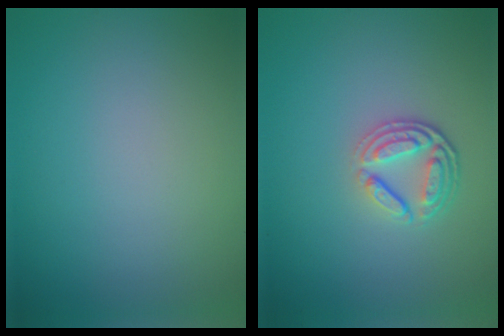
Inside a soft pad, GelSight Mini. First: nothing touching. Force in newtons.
{"total": 3.6, "press": 2.8, "slide": 2.3}